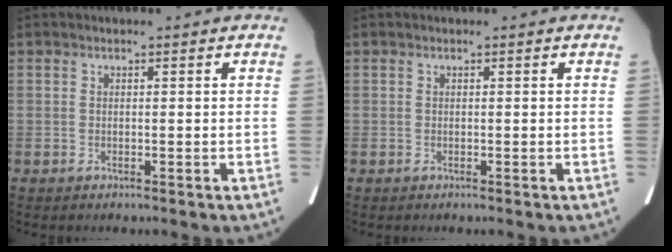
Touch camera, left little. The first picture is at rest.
{"total": 0.0}